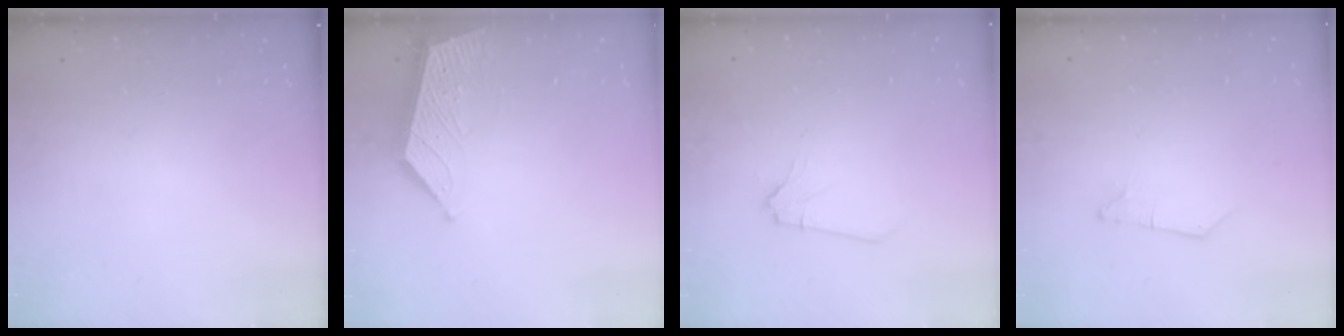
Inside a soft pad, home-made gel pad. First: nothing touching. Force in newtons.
{"total": 6.0, "press": 5.9, "slide": 0.5}
{"total": 1.6, "press": 1.6, "slide": 0.2}
{"total": 0.0}